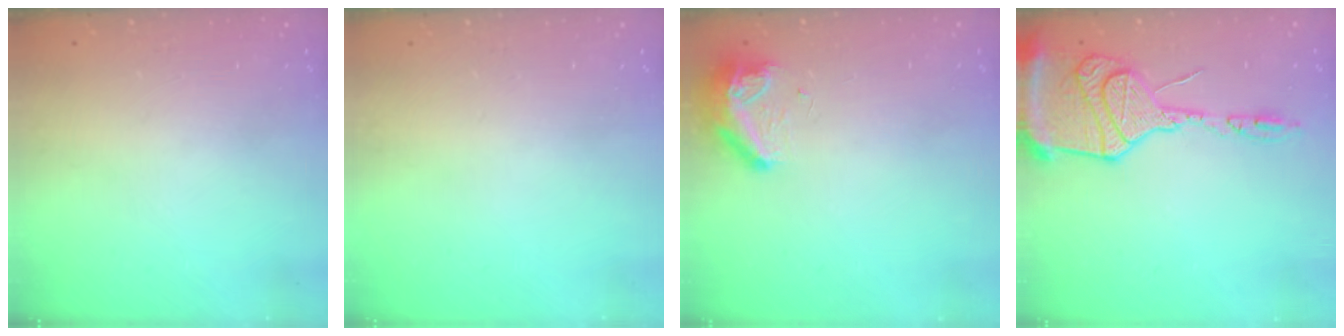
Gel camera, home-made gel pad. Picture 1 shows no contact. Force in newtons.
{"total": 0.0}
{"total": 8.5, "press": 8.2, "slide": 2.1}
{"total": 18.2, "press": 17.5, "slide": 5.0}